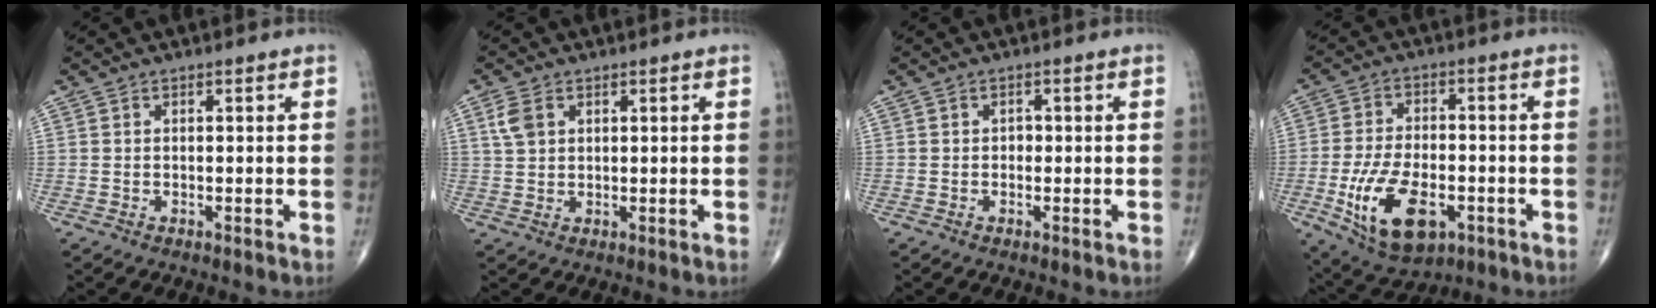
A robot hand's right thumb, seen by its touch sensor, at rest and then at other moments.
{"total": 3.8, "force": [1.6, 2.5, 2.4], "torque": [-0.048, 0.002, 0.037]}
{"total": 0.9, "force": [-0.2, 0.8, 0.5], "torque": [0.000, 0.004, -0.006]}
{"total": 14.7, "force": [-4.9, 7.9, 11.3], "torque": [-0.196, 0.007, -0.075]}